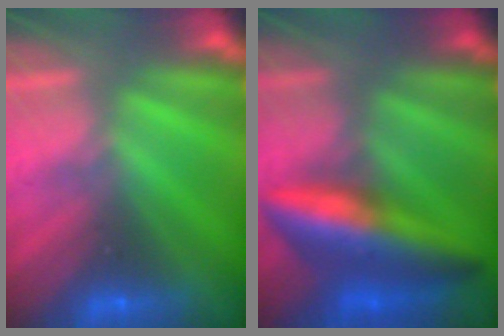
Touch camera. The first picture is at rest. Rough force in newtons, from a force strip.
{"total": 11.8}